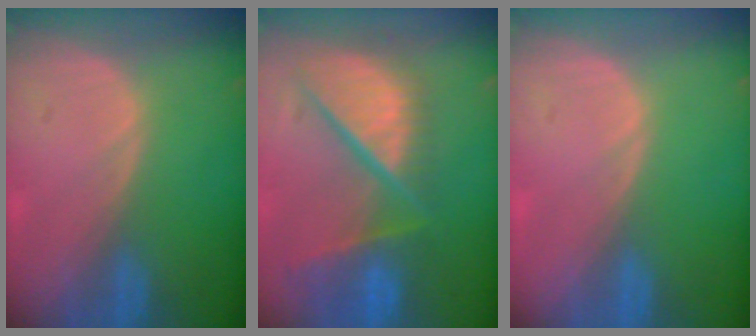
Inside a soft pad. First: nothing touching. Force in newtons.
{"total": 12.0, "press": 9.8, "slide": 6.8}
{"total": 0.0}